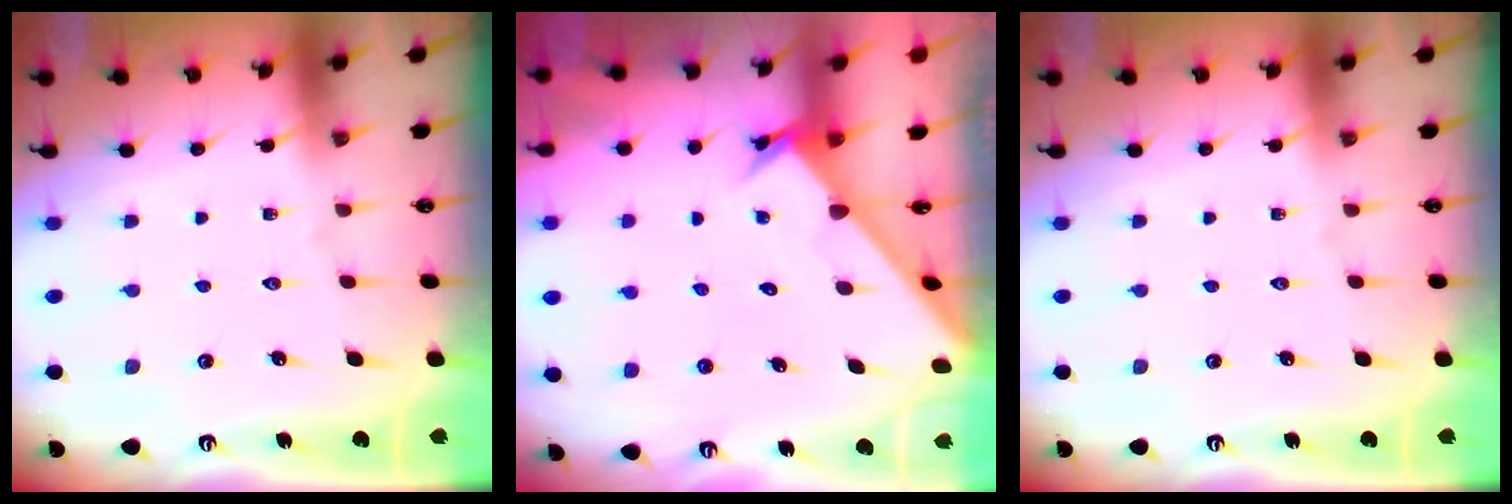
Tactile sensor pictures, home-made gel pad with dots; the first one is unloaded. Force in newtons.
{"total": 2.7, "press": 2.7, "slide": 0.3}
{"total": 0.0}